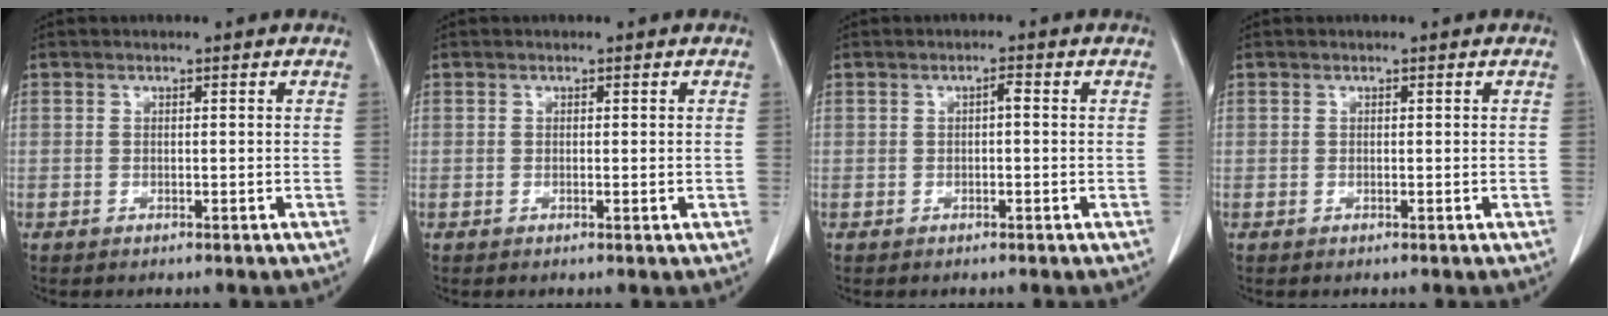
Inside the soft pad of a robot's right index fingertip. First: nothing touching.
{"total": 0.9, "force": [-0.1, 0.2, 0.8], "torque": [-0.012, -0.002, 0.001]}
{"total": 1.0, "force": [0.0, 0.3, 1.0], "torque": [-0.015, 0.003, 0.000]}
{"total": 0.0}